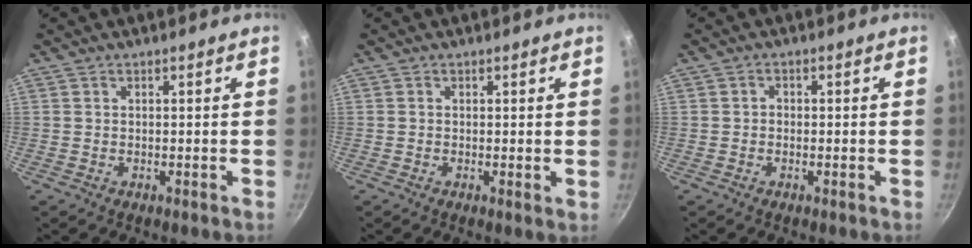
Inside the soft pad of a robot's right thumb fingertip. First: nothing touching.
{"total": 0.6, "force": [0.2, 0.3, 0.6], "torque": [-0.007, -0.005, -0.001]}
{"total": 1.1, "force": [-0.3, 0.9, 0.5], "torque": [-0.006, 0.005, -0.007]}